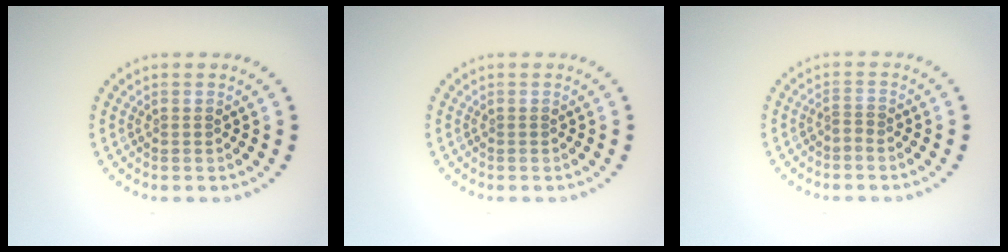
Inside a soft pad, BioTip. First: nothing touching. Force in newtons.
{"total": 0.0}
{"total": 0.8, "press": 0.2, "slide": 0.7}